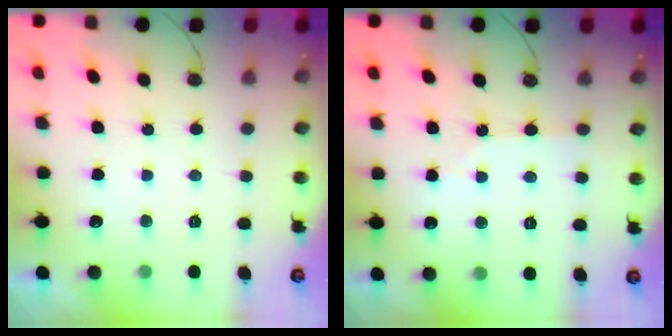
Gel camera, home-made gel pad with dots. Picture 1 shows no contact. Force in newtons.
{"total": 3.4, "press": 3.4, "slide": 0.4}